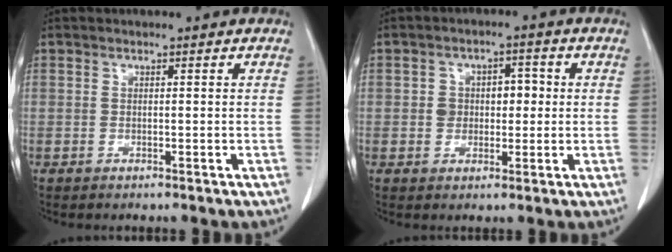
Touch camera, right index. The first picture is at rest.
{"total": 4.7, "force": [0.4, 3.4, 3.3], "torque": [-0.043, 0.023, 0.013]}